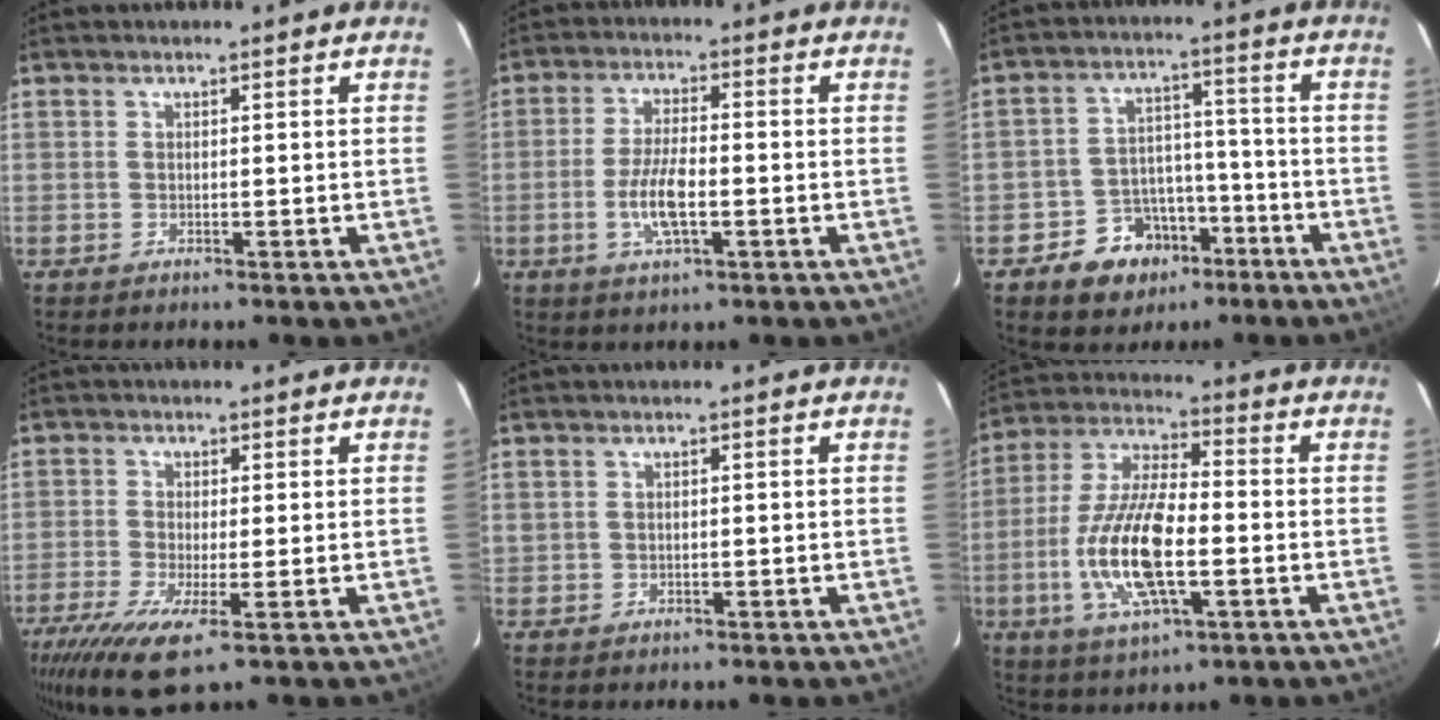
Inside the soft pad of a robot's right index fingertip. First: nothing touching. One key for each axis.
{"total": 7.5, "fx": -2.2, "fy": 2.6, "fz": 6.7, "tx": -0.138, "ty": -0.002, "tz": -0.043}
{"total": 10.2, "fx": -5.9, "fy": 7.7, "fz": 3.2, "tx": -0.070, "ty": 0.034, "tz": -0.077}
{"total": 8.2, "fx": -3.6, "fy": 1.6, "fz": 7.1, "tx": -0.161, "ty": -0.029, "tz": -0.068}
{"total": 0.7, "fx": 0.1, "fy": 0.6, "fz": 0.2, "tx": 0.000, "ty": 0.002, "tz": 0.003}
{"total": 16.1, "fx": -3.8, "fy": 5.7, "fz": 14.5, "tx": -0.304, "ty": -0.005, "tz": -0.073}